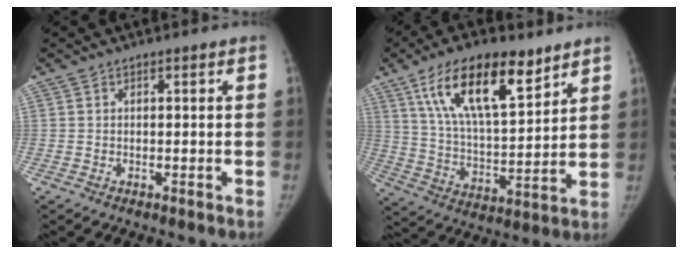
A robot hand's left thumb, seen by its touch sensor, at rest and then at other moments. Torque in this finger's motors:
{"motor_torque": [0.51, 0.20, 1.61, -1.20, 0.16]}